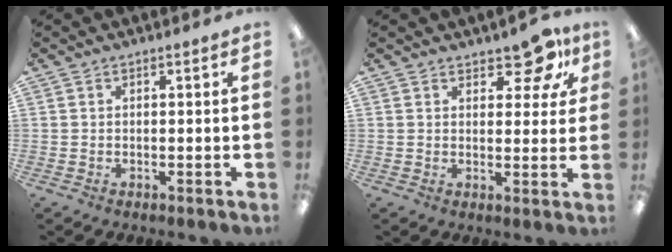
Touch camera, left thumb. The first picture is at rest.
{"total": 8.3, "force": [5.6, 4.3, 4.5], "torque": [-0.038, -0.034, 0.093]}